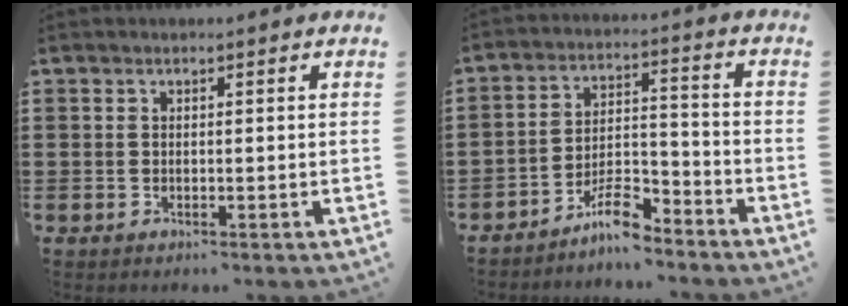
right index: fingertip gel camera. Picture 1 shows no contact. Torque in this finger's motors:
{"motor_torque": [-0.70, 0.02, -1.05, -0.21]}